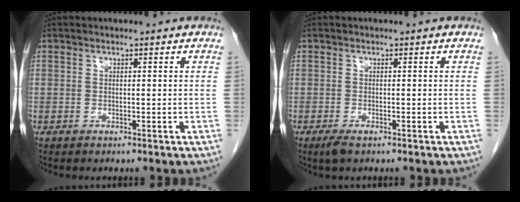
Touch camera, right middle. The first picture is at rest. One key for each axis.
{"total": 1.7, "fx": -1.1, "fy": 0.5, "fz": 1.3, "tx": -0.028, "ty": -0.004, "tz": -0.018}